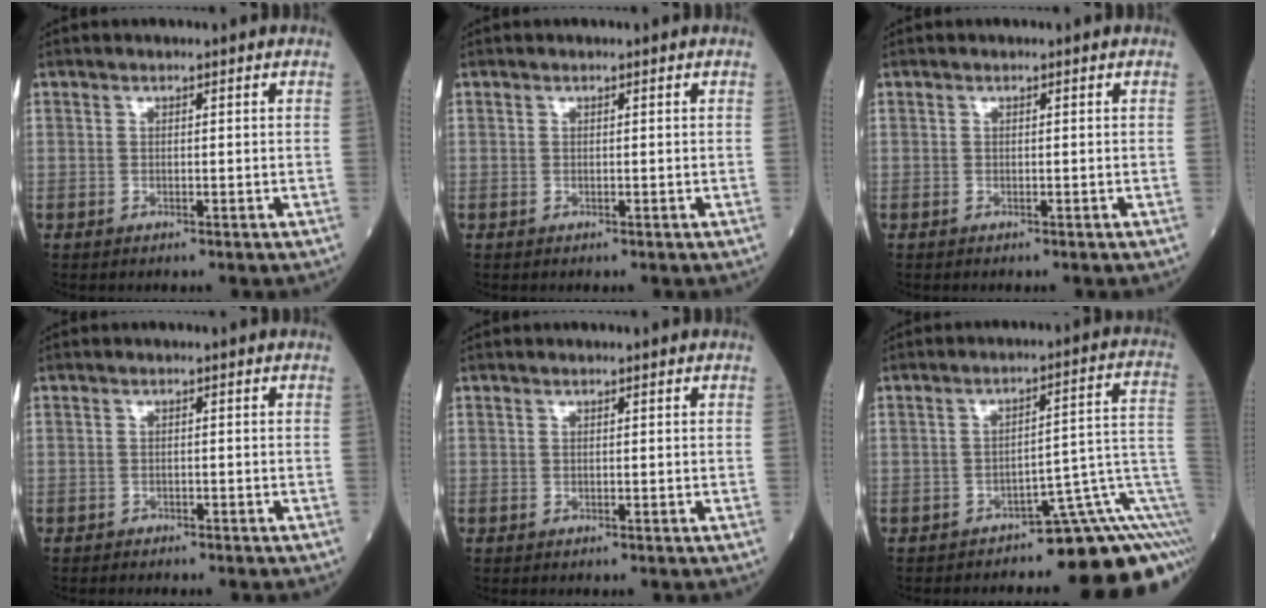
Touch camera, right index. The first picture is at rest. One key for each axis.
{"total": 0.0}
{"total": 0.0}
{"total": 3.4, "fx": -2.8, "fy": 1.5, "fz": 1.2, "tx": -0.031, "ty": -0.005, "tz": -0.035}
{"total": 0.0}
{"total": 13.8, "fx": -7.7, "fy": 3.0, "fz": 11.1, "tx": -0.081, "ty": 0.075, "tz": -0.094}